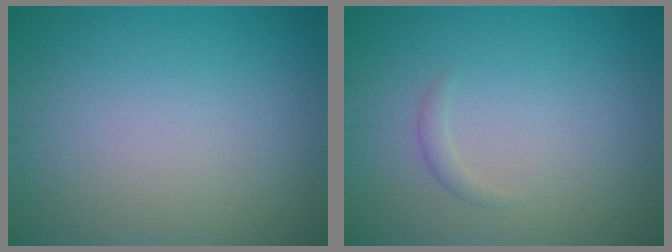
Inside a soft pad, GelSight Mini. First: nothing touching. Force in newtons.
{"total": 0.8, "press": 0.8, "slide": 0.0}